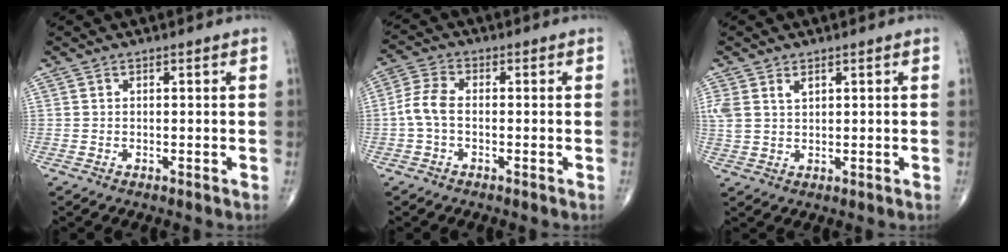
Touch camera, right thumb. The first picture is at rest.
{"total": 5.1, "force": [-0.8, 2.9, 4.1], "torque": [-0.093, 0.015, -0.025]}
{"total": 5.4, "force": [2.3, 3.4, 3.5], "torque": [-0.081, 0.003, 0.055]}